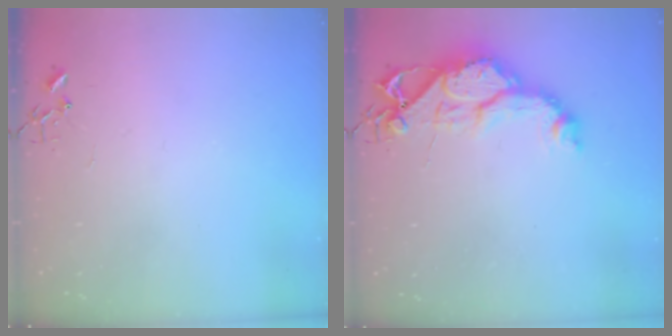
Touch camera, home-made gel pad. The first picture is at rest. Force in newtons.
{"total": 14.0, "press": 13.9, "slide": 1.4}